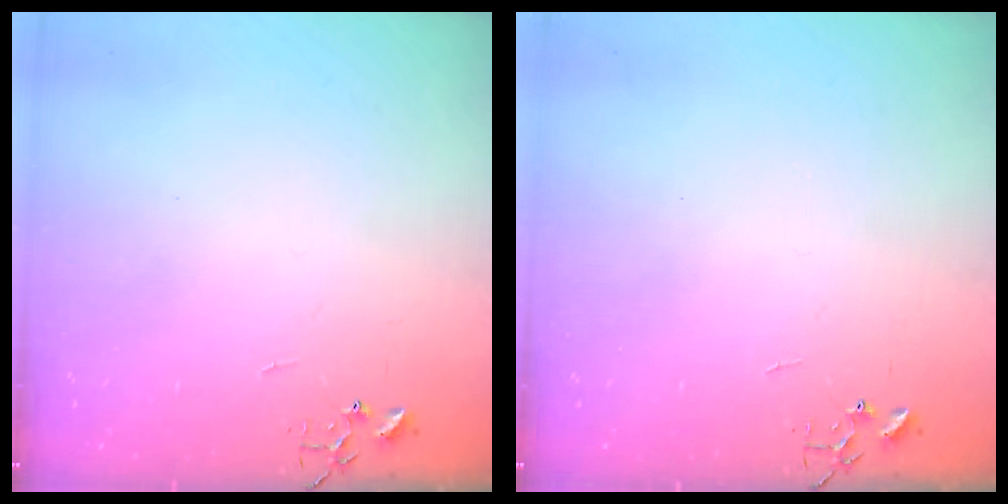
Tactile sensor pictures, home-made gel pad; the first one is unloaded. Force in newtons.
{"total": 0.0}